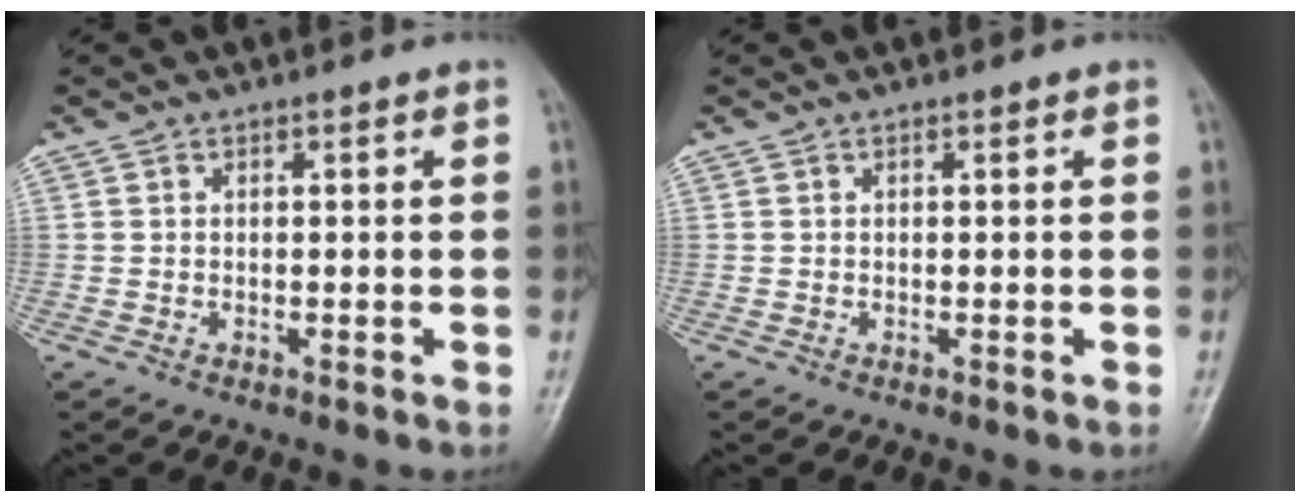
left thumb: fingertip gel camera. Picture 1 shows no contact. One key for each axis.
{"total": 0.0}